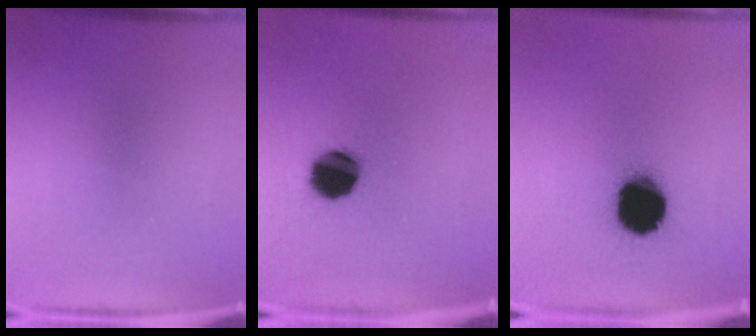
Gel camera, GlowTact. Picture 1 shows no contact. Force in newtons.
{"total": 12.6}
{"total": 20.0}